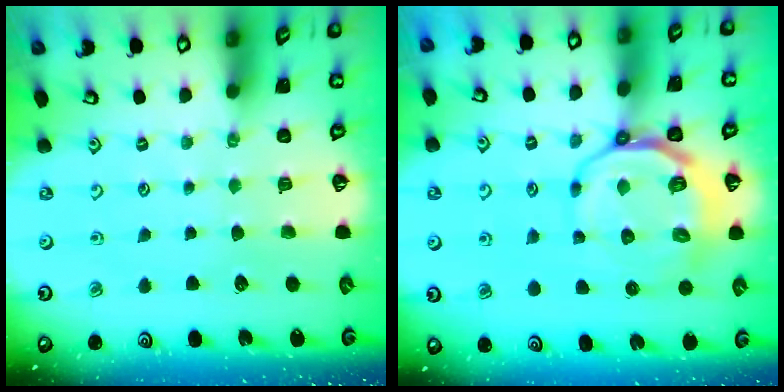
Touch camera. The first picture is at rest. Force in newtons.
{"total": 10.7, "press": 10.3, "slide": 2.9}